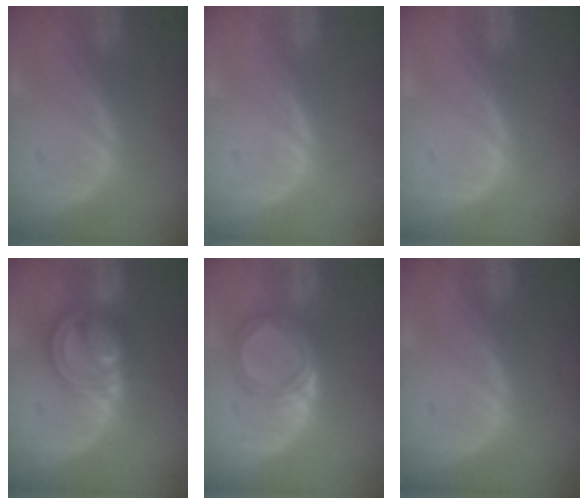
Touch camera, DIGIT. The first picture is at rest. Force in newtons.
{"total": 0.5, "press": 0.0, "slide": 0.5}
{"total": 0.0}
{"total": 7.9, "press": 6.8, "slide": 4.1}
{"total": 5.1, "press": 5.0, "slide": 1.0}
{"total": 0.0}